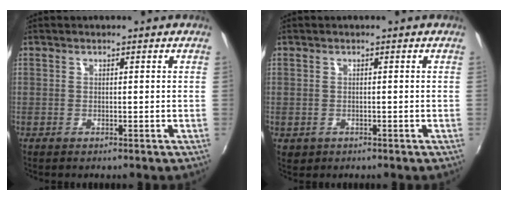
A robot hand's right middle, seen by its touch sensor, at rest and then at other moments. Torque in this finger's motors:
{"motor_torque": [0.24, -0.15, 0.05, 0.00]}